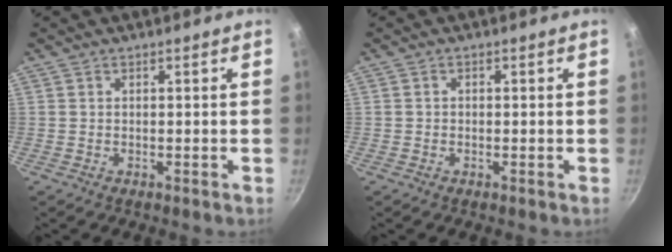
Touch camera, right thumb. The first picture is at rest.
{"total": 0.6, "force": [-0.2, 0.5, 0.2], "torque": [-0.003, 0.003, -0.004]}